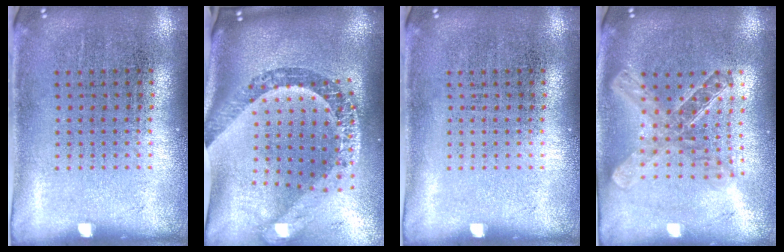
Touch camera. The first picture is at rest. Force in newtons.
{"total": 3.5, "press": 2.4, "slide": 2.5}
{"total": 0.0}
{"total": 2.1, "press": 1.7, "slide": 1.2}